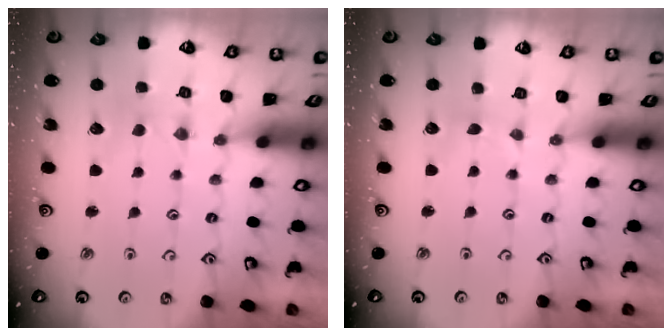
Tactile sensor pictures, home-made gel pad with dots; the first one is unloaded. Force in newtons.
{"total": 1.0, "press": 1.0, "slide": 0.2}